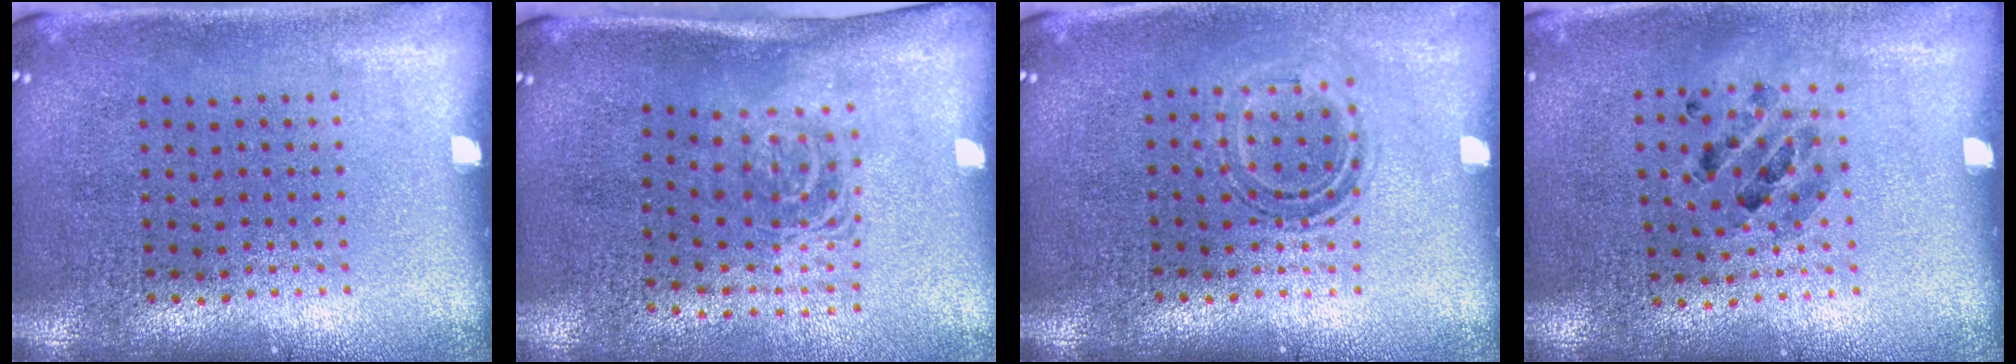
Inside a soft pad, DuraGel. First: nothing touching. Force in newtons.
{"total": 1.6, "press": 1.1, "slide": 1.1}
{"total": 1.2, "press": 1.0, "slide": 0.7}
{"total": 0.8, "press": 0.8, "slide": 0.0}